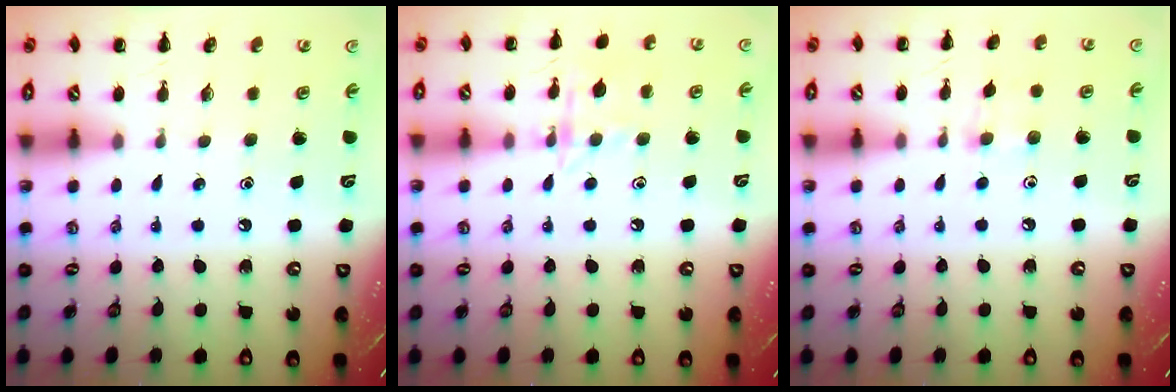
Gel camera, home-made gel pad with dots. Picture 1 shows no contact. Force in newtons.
{"total": 10.8, "press": 10.7, "slide": 1.0}
{"total": 3.5, "press": 3.4, "slide": 1.1}